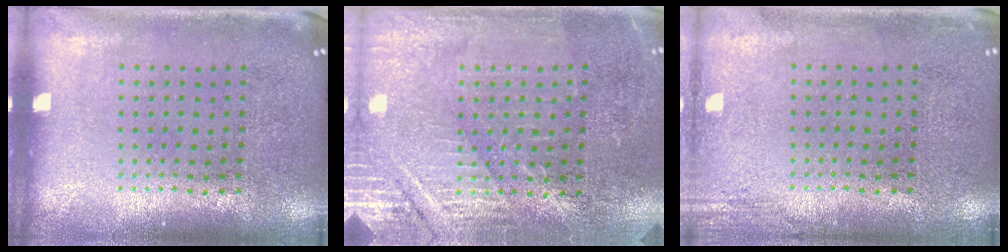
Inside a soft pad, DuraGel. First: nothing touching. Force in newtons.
{"total": 2.9, "press": 2.9, "slide": 0.2}
{"total": 1.8, "press": 1.8, "slide": 0.2}